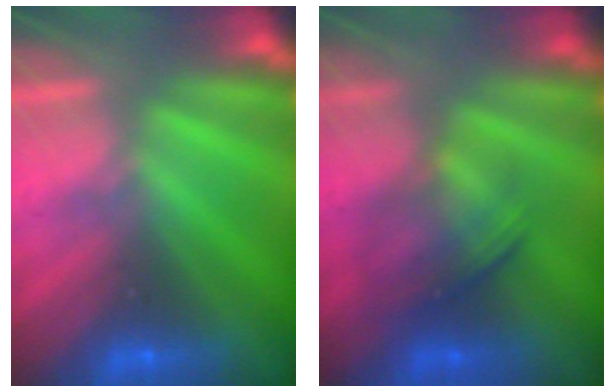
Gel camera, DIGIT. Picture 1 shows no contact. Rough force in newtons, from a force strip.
{"total": 1.9}